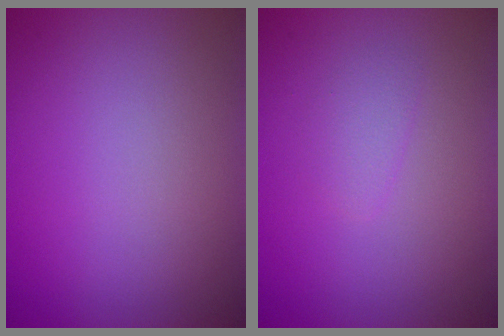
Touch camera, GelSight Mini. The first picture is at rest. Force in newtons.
{"total": 1.1, "press": 1.1, "slide": 0.0}